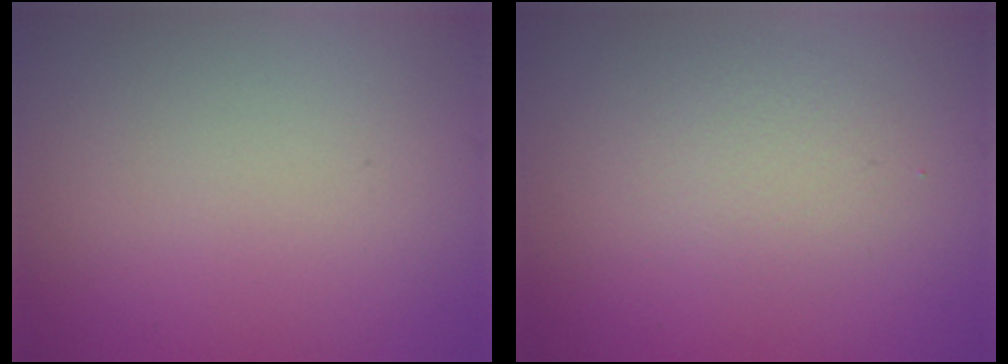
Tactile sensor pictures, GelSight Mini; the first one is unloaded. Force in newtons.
{"total": 1.8, "press": 1.8, "slide": 0.1}